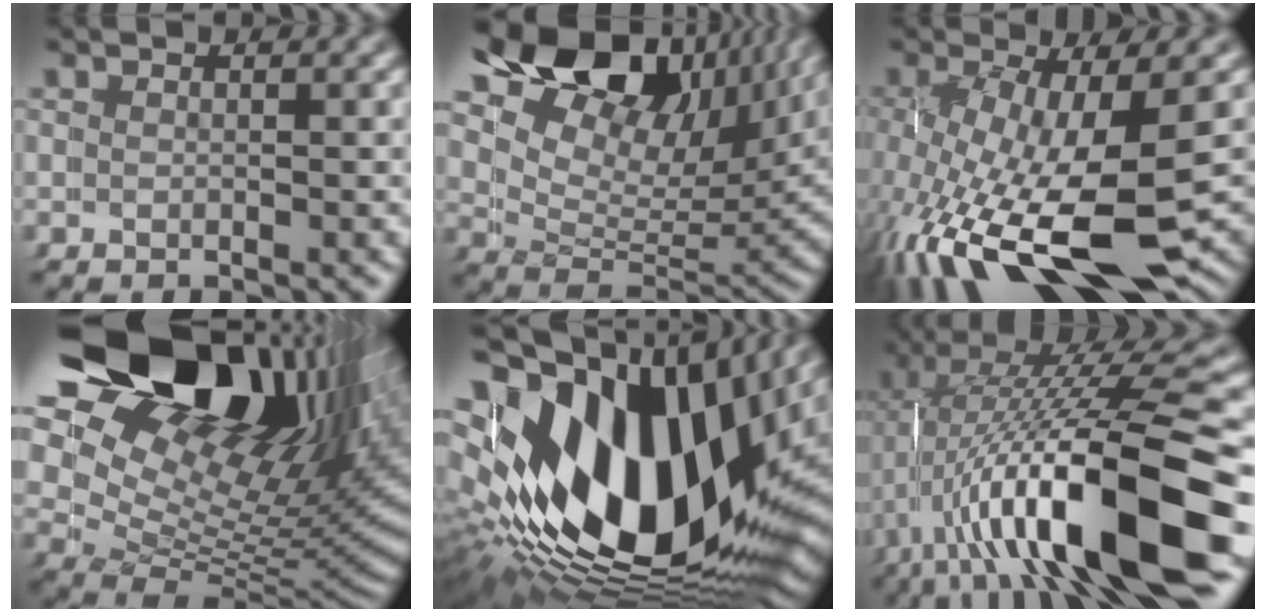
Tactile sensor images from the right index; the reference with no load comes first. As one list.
[{"total": 18.2, "force": [8.1, 11.9, 11.2], "torque": [-0.188, 0.026, 0.102]}, {"total": 9.8, "force": [-2.7, 4.2, 8.5], "torque": [-0.179, -0.048, -0.017]}, {"total": 26.2, "force": [5.7, 16.5, 19.6], "torque": [-0.294, 0.006, 0.075]}, {"total": 24.4, "force": [1.6, 14.6, 19.4], "torque": [-0.331, -0.031, 0.039]}, {"total": 15.2, "force": [-2.0, 5.0, 14.2], "torque": [-0.222, 0.002, -0.020]}]